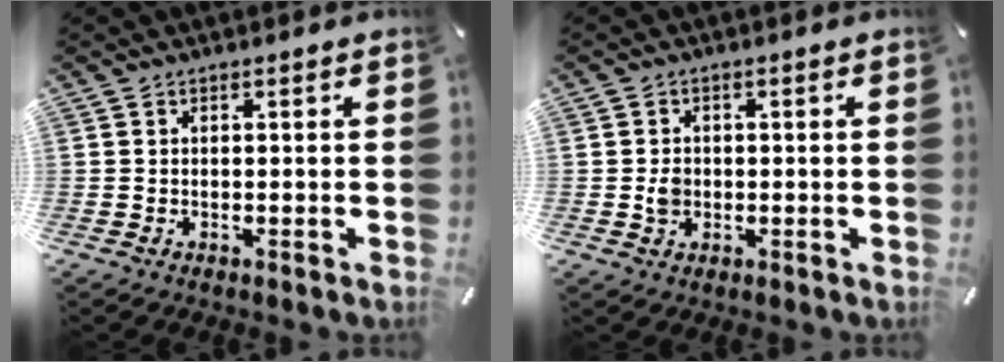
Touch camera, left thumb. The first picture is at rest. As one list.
[{"total": 2.8, "force": [-0.2, 2.4, 1.5], "torque": [-0.022, 0.002, -0.007]}]